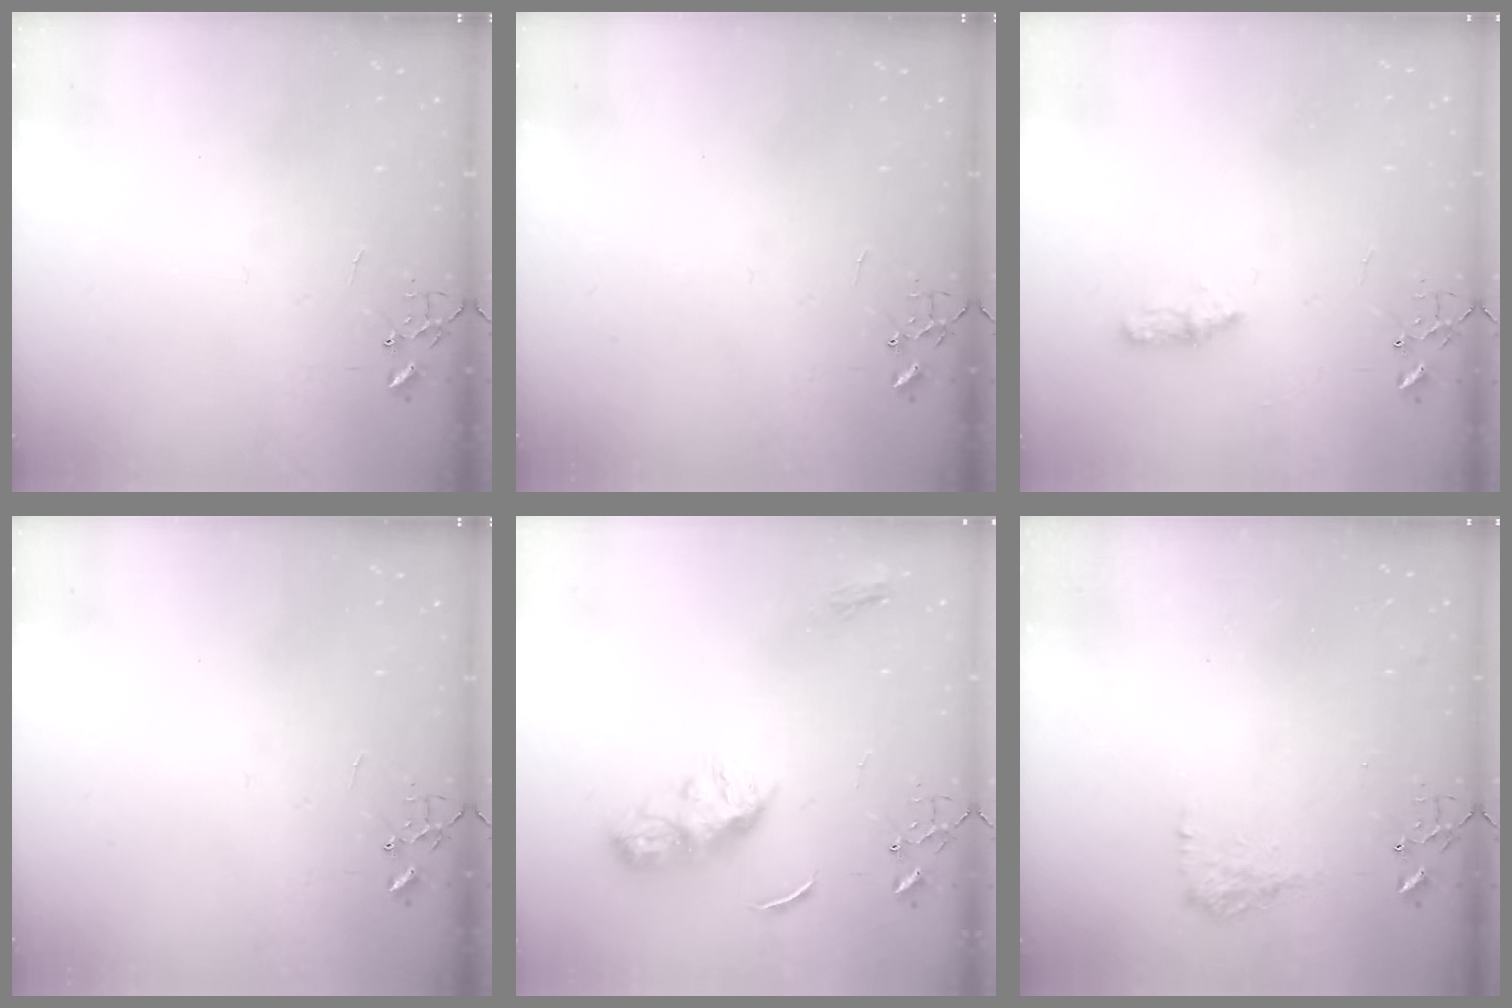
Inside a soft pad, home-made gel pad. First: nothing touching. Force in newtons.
{"total": 0.0}
{"total": 4.9, "press": 4.8, "slide": 0.6}
{"total": 0.0}
{"total": 9.0, "press": 9.0, "slide": 0.2}
{"total": 9.2, "press": 9.2, "slide": 0.4}